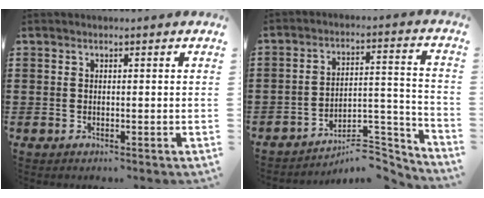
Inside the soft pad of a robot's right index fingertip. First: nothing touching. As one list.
[{"total": 7.1, "force": [-6.4, 1.9, 2.5], "torque": [-0.032, 0.018, -0.122]}]